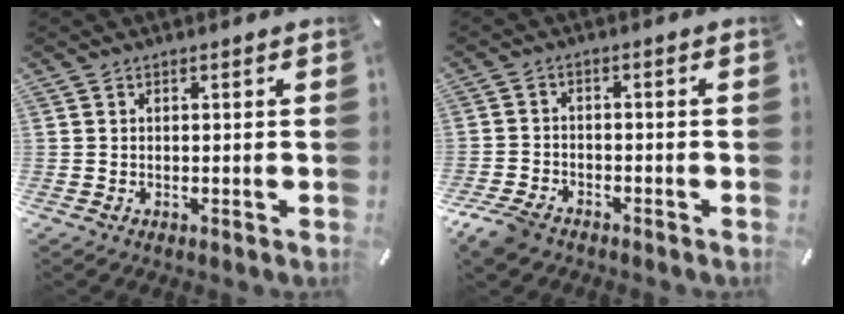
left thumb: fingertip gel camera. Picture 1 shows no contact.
{"total": 5.2, "force": [-4.1, 2.6, 2.1], "torque": [-0.063, 0.008, -0.083]}